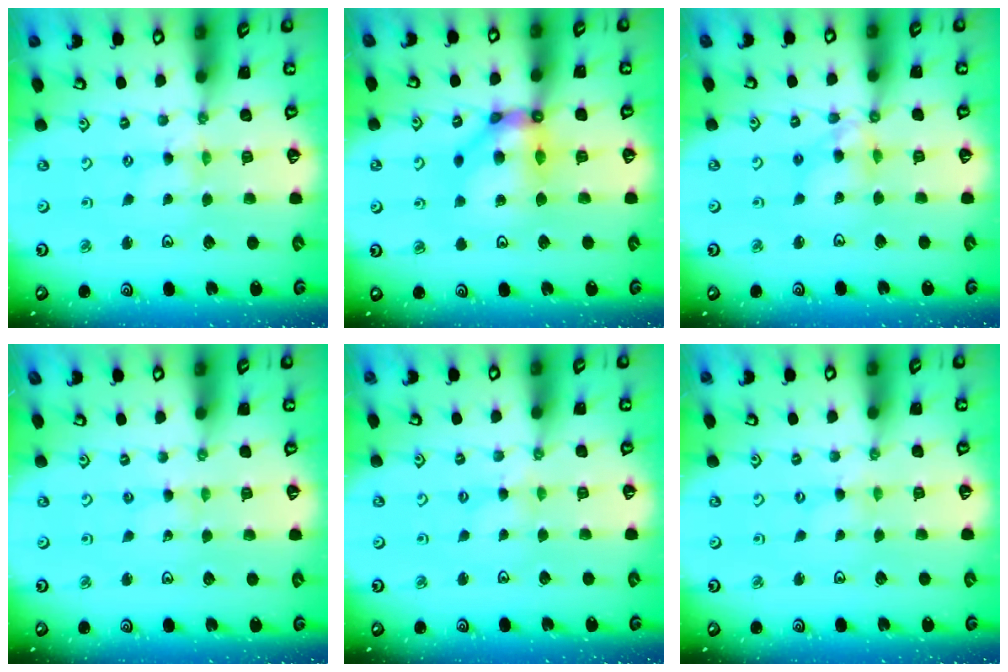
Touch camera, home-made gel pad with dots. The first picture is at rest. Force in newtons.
{"total": 12.2, "press": 12.1, "slide": 1.5}
{"total": 8.8, "press": 8.8, "slide": 0.7}
{"total": 0.6, "press": 0.6, "slide": 0.1}
{"total": 0.5, "press": 0.5, "slide": 0.2}
{"total": 0.0}